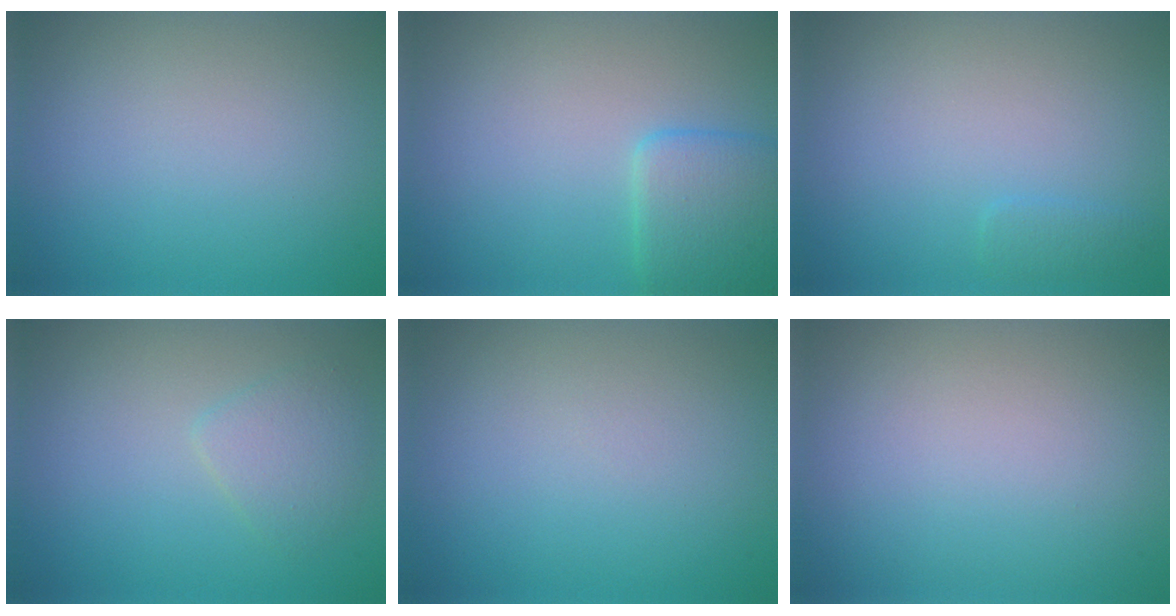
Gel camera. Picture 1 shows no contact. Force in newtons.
{"total": 3.6, "press": 3.6, "slide": 0.2}
{"total": 0.9, "press": 0.9, "slide": 0.1}
{"total": 2.1, "press": 2.1, "slide": 0.1}
{"total": 0.0}
{"total": 0.0}